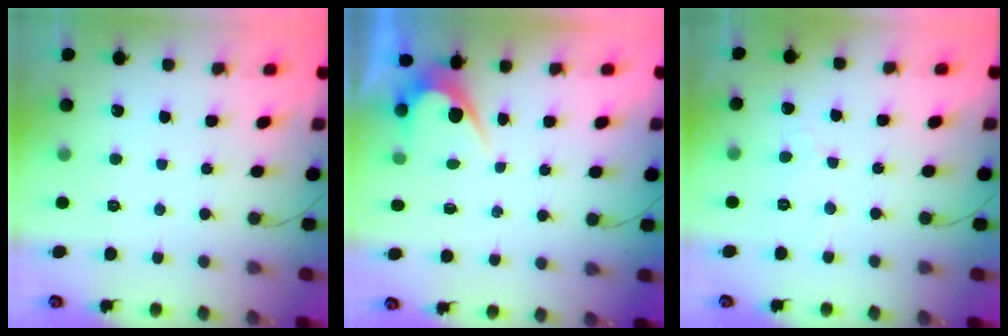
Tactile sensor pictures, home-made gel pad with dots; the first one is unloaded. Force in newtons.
{"total": 3.5, "press": 3.5, "slide": 0.2}
{"total": 3.0, "press": 3.0, "slide": 0.2}